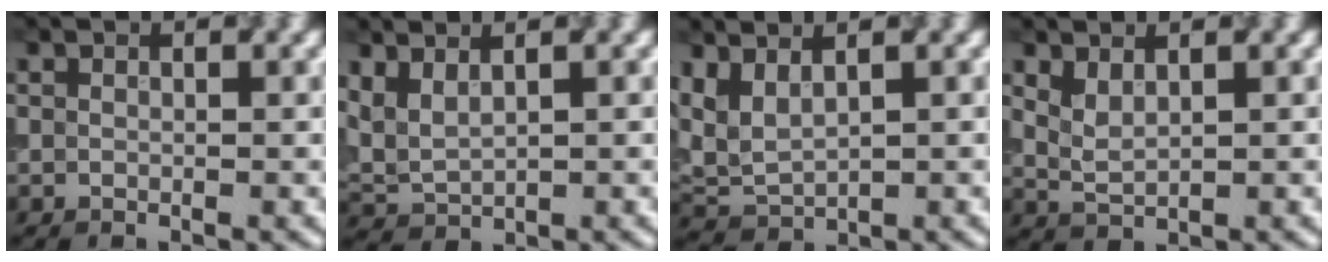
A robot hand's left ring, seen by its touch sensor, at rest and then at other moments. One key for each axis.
{"total": 2.9, "fx": 1.7, "fy": 1.3, "fz": 1.9, "tx": -0.052, "ty": 0.003, "tz": 0.043}
{"total": 3.7, "fx": 1.8, "fy": 1.8, "fz": 2.7, "tx": -0.073, "ty": 0.003, "tz": 0.044}
{"total": 1.9, "fx": 1.1, "fy": 0.7, "fz": 1.3, "tx": -0.034, "ty": -0.004, "tz": 0.028}